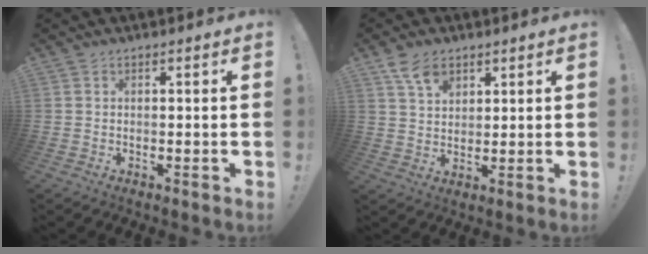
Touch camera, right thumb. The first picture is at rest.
{"total": 7.2, "force": [4.4, 4.5, 3.5], "torque": [-0.055, -0.013, 0.082]}